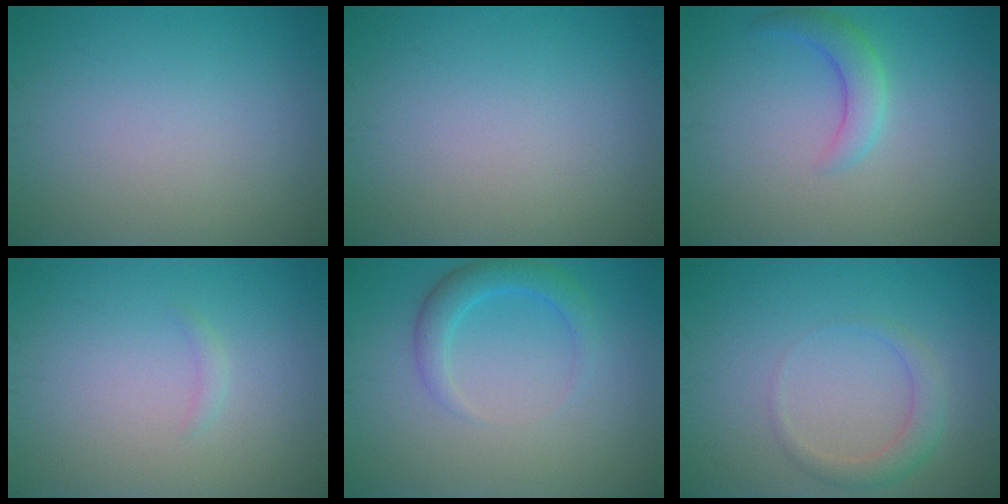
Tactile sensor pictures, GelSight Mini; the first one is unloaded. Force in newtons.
{"total": 0.0}
{"total": 2.6, "press": 2.6, "slide": 0.1}
{"total": 0.6, "press": 0.6, "slide": 0.1}
{"total": 2.6, "press": 2.6, "slide": 0.2}
{"total": 2.1, "press": 2.1, "slide": 0.1}